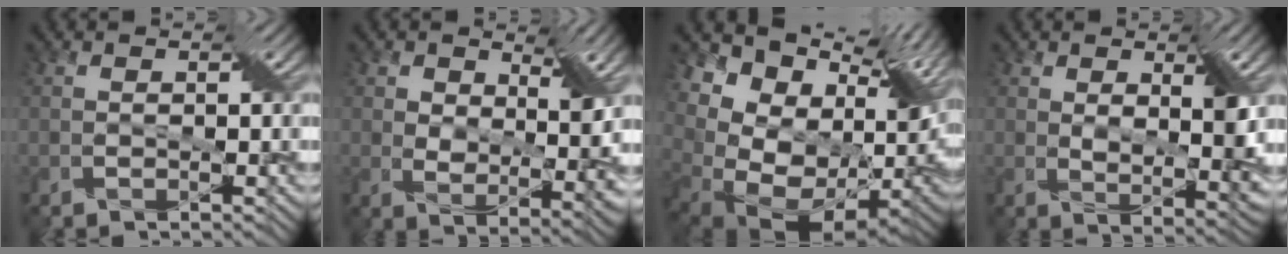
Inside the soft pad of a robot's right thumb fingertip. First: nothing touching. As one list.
[{"total": 5.4, "force": [2.3, 2.7, 4.0], "torque": [-0.068, -0.009, 0.041]}, {"total": 17.3, "force": [4.5, 11.7, 11.9], "torque": [-0.203, -0.003, 0.125]}, {"total": 4.6, "force": [1.8, 1.2, 4.0], "torque": [-0.068, -0.005, 0.036]}]